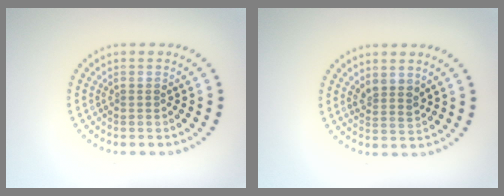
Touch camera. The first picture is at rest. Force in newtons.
{"total": 1.8, "press": 1.5, "slide": 1.1}